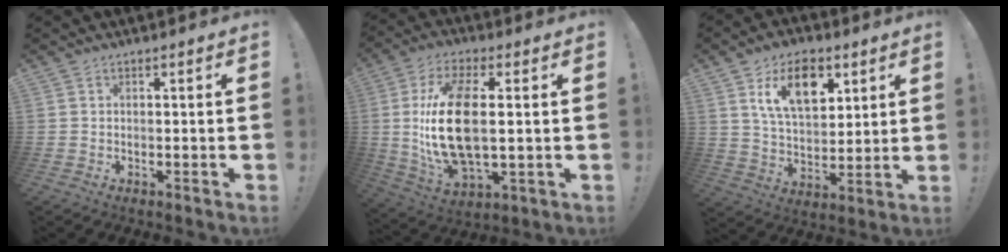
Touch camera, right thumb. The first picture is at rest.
{"total": 20.0, "force": [1.6, 9.9, 17.3], "torque": [-0.354, -0.009, 0.026]}
{"total": 15.0, "force": [7.5, 9.4, 9.1], "torque": [-0.135, -0.024, 0.134]}